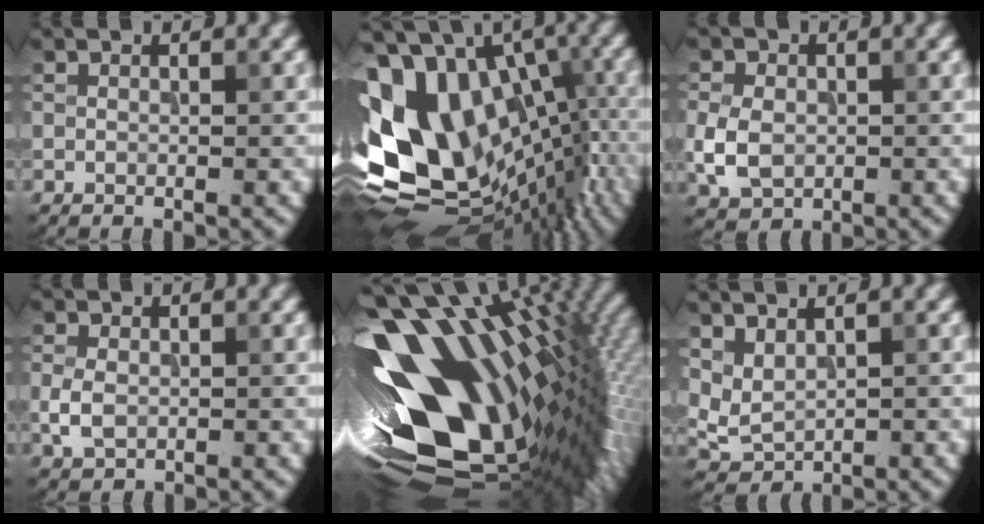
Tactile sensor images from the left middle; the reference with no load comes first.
{"total": 17.5, "force": [-0.5, 12.0, 12.8], "torque": [-0.205, 0.002, 0.020]}
{"total": 4.0, "force": [-0.6, 3.1, 2.5], "torque": [-0.058, -0.004, -0.013]}
{"total": 2.3, "force": [-0.3, 1.7, 1.5], "torque": [-0.034, -0.003, -0.007]}
{"total": 18.9, "force": [-0.6, 9.5, 16.3], "torque": [-0.284, -0.030, -0.008]}
{"total": 2.5, "force": [1.0, 1.5, 1.7], "torque": [-0.037, -0.003, 0.029]}